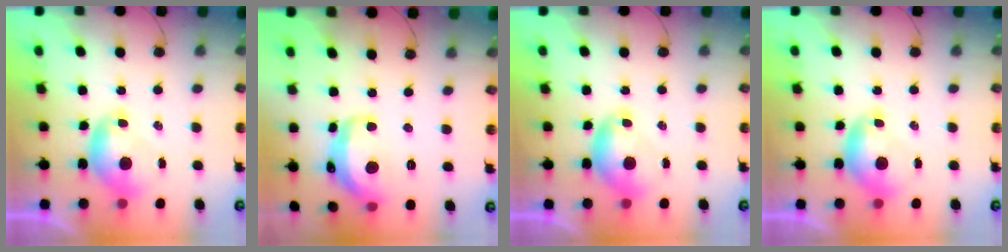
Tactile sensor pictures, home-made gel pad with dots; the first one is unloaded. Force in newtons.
{"total": 8.4, "press": 8.3, "slide": 0.9}
{"total": 0.6, "press": 0.6, "slide": 0.2}
{"total": 0.0}